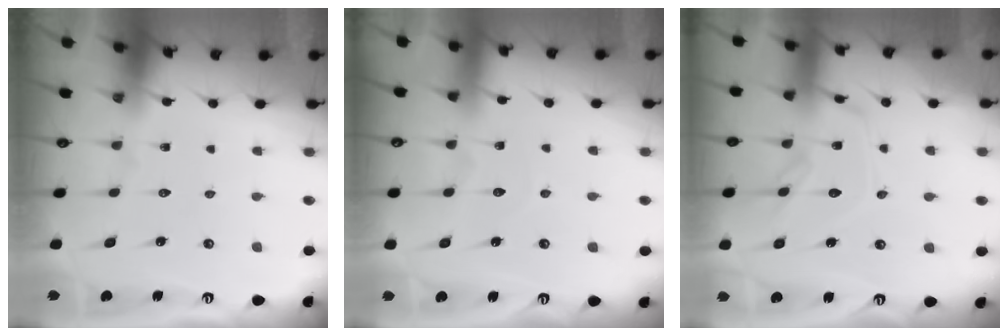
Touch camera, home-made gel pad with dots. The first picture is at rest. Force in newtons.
{"total": 3.7, "press": 3.7, "slide": 0.4}
{"total": 12.3, "press": 12.3, "slide": 0.9}